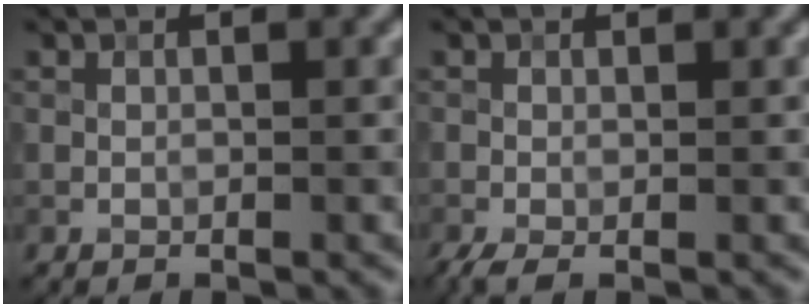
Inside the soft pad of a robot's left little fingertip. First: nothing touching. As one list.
[{"total": 1.7, "force": [-0.7, 0.9, 1.3], "torque": [-0.041, -0.006, -0.017]}]